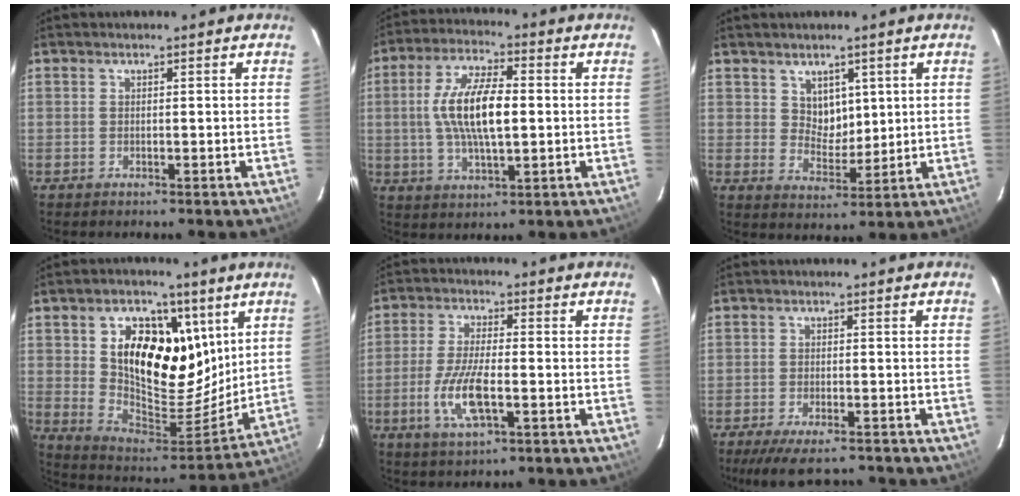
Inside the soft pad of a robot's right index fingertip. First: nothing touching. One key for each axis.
{"total": 12.2, "fx": 0.3, "fy": 4.3, "fz": 11.4, "tx": -0.222, "ty": 0.009, "tz": 0.006}
{"total": 5.1, "fx": 2.5, "fy": 4.0, "fz": 2.0, "tx": -0.027, "ty": 0.001, "tz": 0.051}
{"total": 19.7, "fx": 7.5, "fy": 12.4, "fz": 13.4, "tx": -0.244, "ty": 0.000, "tz": 0.139}
{"total": 9.4, "fx": -2.9, "fy": 2.9, "fz": 8.5, "tx": -0.179, "ty": -0.008, "tz": -0.056}
{"total": 8.9, "fx": -7.4, "fy": 2.3, "fz": 4.4, "tx": -0.101, "ty": -0.021, "tz": -0.120}